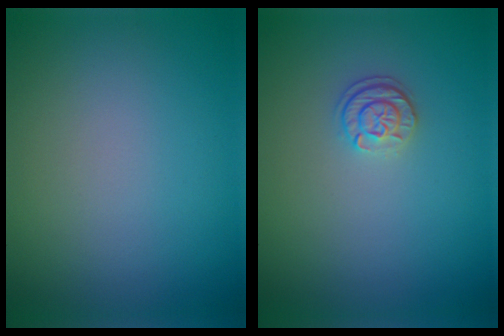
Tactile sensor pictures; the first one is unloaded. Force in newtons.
{"total": 1.7, "press": 1.6, "slide": 0.7}